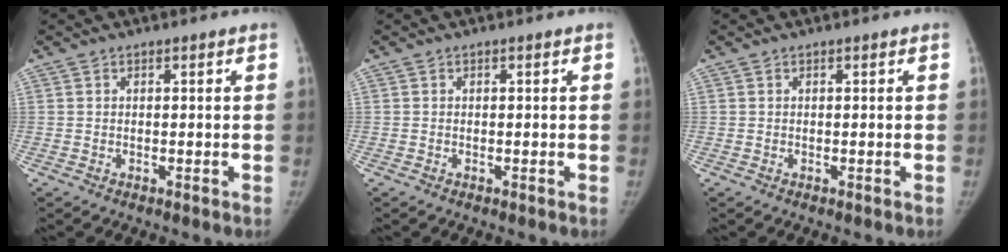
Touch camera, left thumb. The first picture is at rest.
{"total": 0.0}
{"total": 0.0}